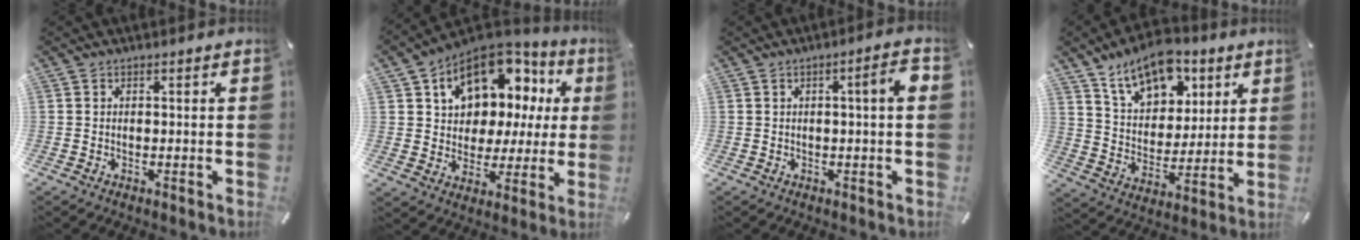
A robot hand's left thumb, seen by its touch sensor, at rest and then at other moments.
{"total": 13.7, "force": [7.1, 9.8, 6.5], "torque": [-0.103, -0.051, 0.125]}
{"total": 5.4, "force": [0.7, 0.6, 5.4], "torque": [-0.090, -0.002, 0.007]}
{"total": 14.2, "force": [9.5, 8.7, 6.1], "torque": [-0.102, -0.055, 0.176]}